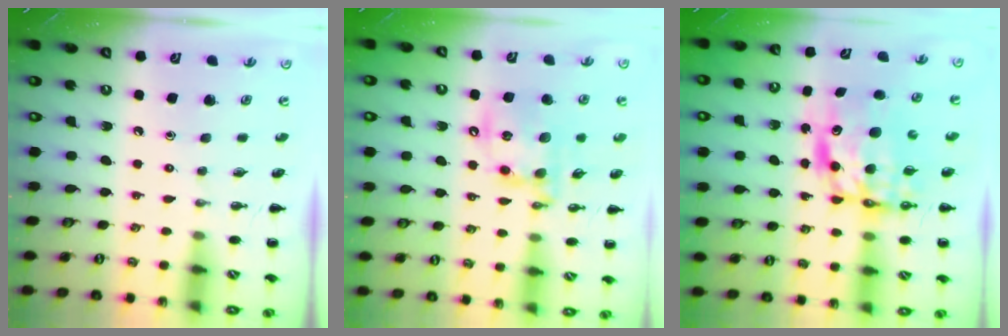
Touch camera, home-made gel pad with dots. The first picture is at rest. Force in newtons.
{"total": 16.6, "press": 16.3, "slide": 3.0}
{"total": 9.1, "press": 8.7, "slide": 2.5}